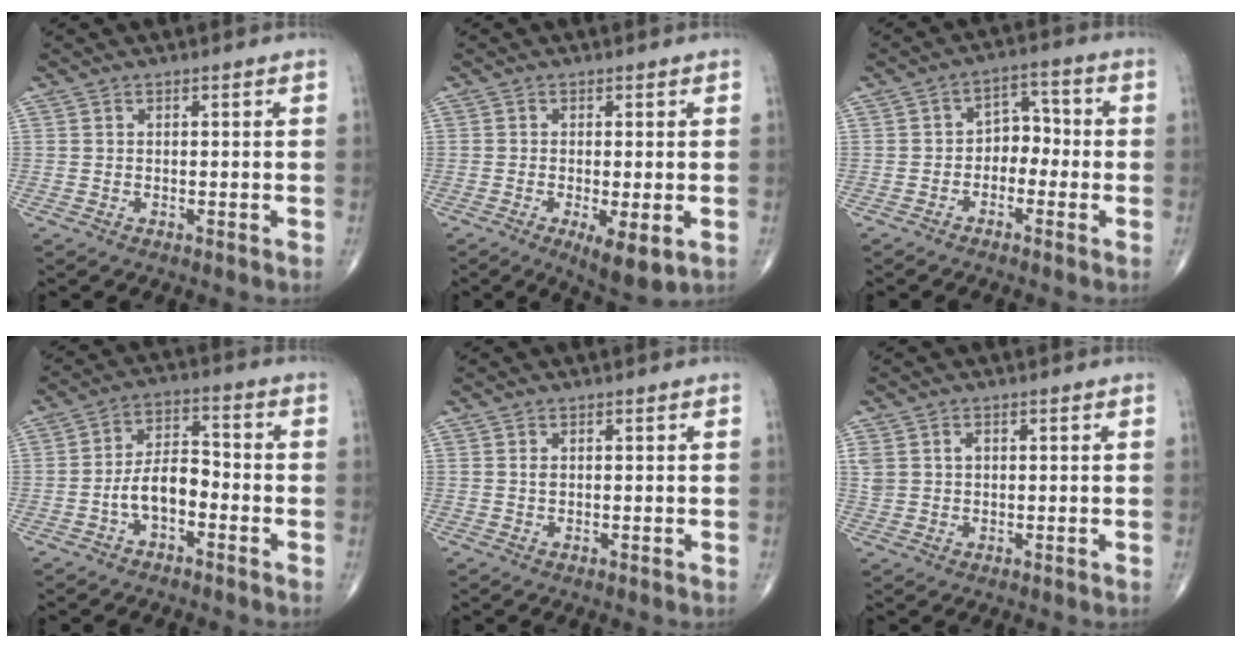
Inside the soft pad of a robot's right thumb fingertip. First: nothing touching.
{"total": 6.5, "force": [-2.1, 2.0, 5.8], "torque": [-0.095, -0.019, -0.028]}
{"total": 5.3, "force": [-1.5, 3.9, 3.2], "torque": [-0.017, 0.031, -0.040]}
{"total": 7.5, "force": [-2.7, 4.0, 5.7], "torque": [-0.091, 0.038, -0.055]}
{"total": 0.8, "force": [0.2, 0.5, 0.6], "torque": [-0.013, 0.002, 0.006]}
{"total": 3.8, "force": [1.0, 2.9, 2.3], "torque": [-0.049, 0.007, 0.029]}